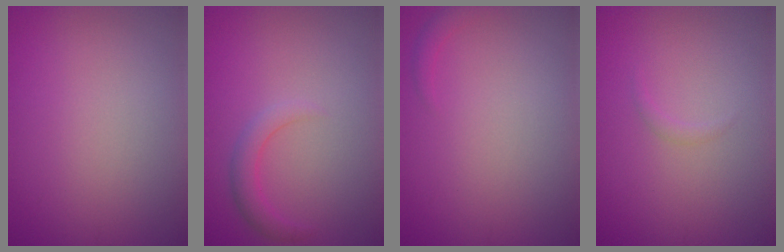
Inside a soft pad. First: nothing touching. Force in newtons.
{"total": 2.0, "press": 2.0, "slide": 0.1}
{"total": 0.9, "press": 0.9, "slide": 0.1}
{"total": 0.6, "press": 0.6, "slide": 0.0}